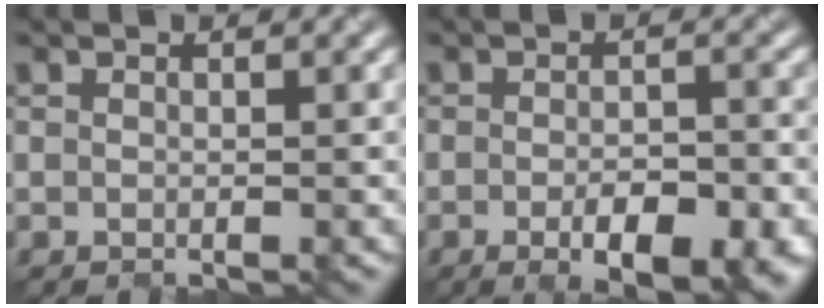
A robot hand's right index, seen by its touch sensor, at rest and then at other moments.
{"total": 6.0, "force": [-2.8, 2.1, 4.9], "torque": [-0.075, -0.013, -0.034]}